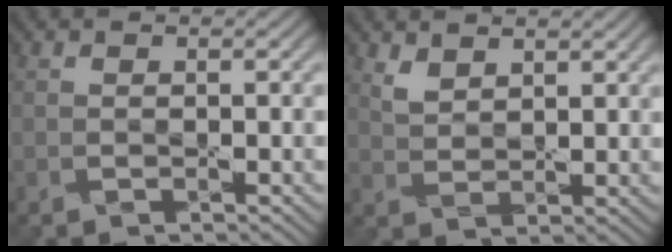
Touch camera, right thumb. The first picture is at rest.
{"total": 3.1, "force": [2.3, 1.5, 1.5], "torque": [-0.039, -0.005, 0.052]}